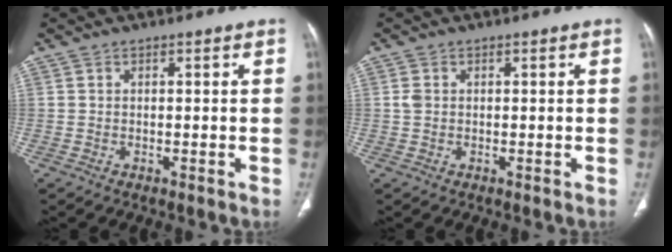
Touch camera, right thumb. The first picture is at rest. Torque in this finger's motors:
{"motor_torque": [0.56, 0.34, 0.31, 0.20, 0.11]}